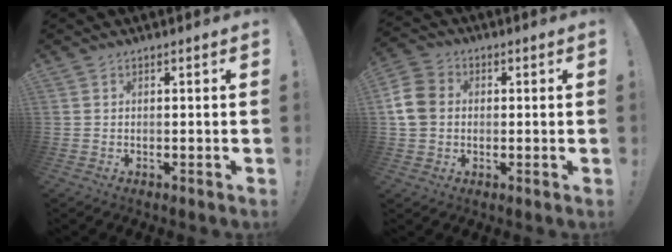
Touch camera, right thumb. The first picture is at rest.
{"total": 9.2, "force": [0.6, 7.6, 5.2], "torque": [-0.104, 0.008, 0.015]}